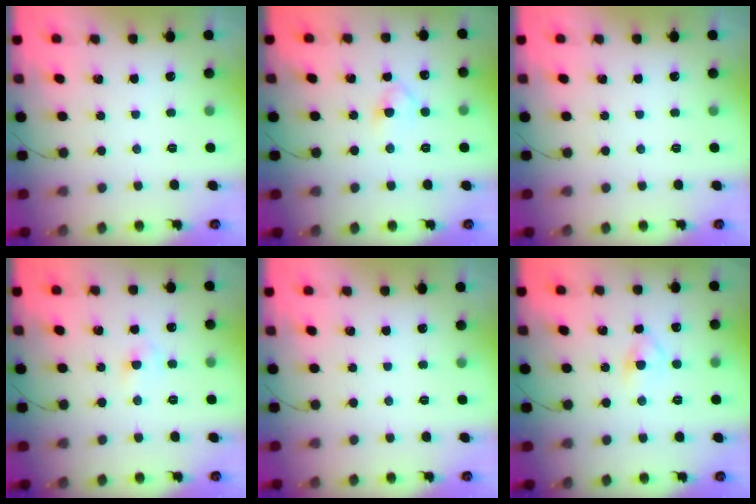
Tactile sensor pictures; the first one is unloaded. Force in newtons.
{"total": 2.9, "press": 2.6, "slide": 1.3}
{"total": 0.0}
{"total": 3.9, "press": 3.8, "slide": 1.2}
{"total": 0.0}
{"total": 3.8, "press": 3.6, "slide": 1.1}